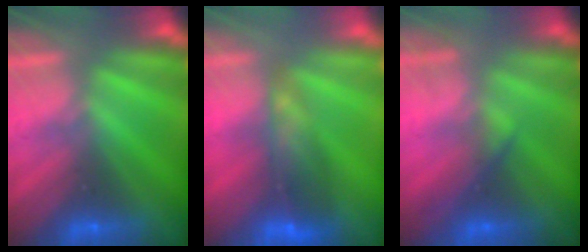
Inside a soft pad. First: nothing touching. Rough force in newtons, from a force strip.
{"total": 7.8}
{"total": 1.9}